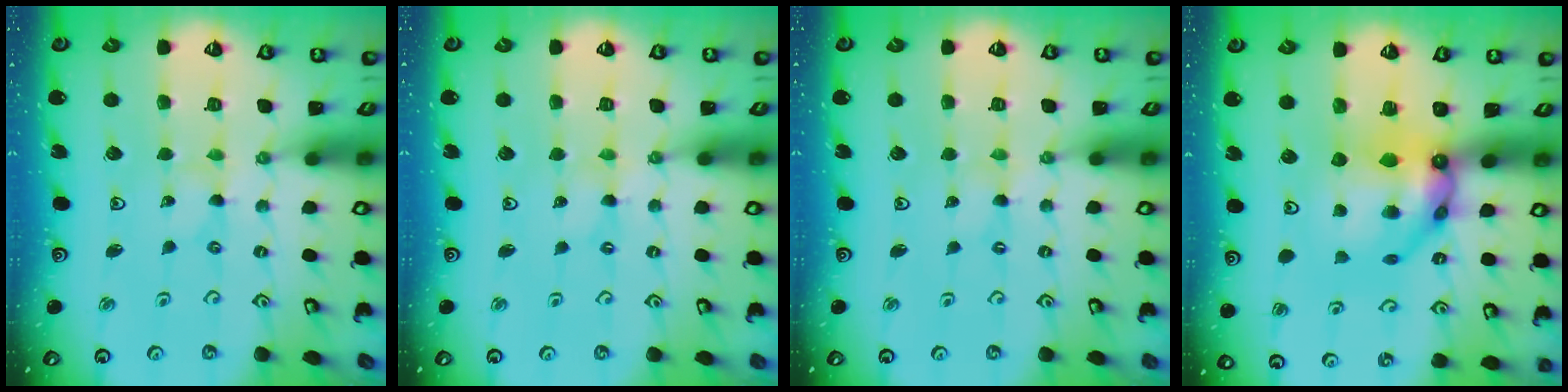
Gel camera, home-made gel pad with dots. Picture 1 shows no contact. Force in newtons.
{"total": 0.0}
{"total": 0.0}
{"total": 12.4, "press": 12.3, "slide": 1.5}